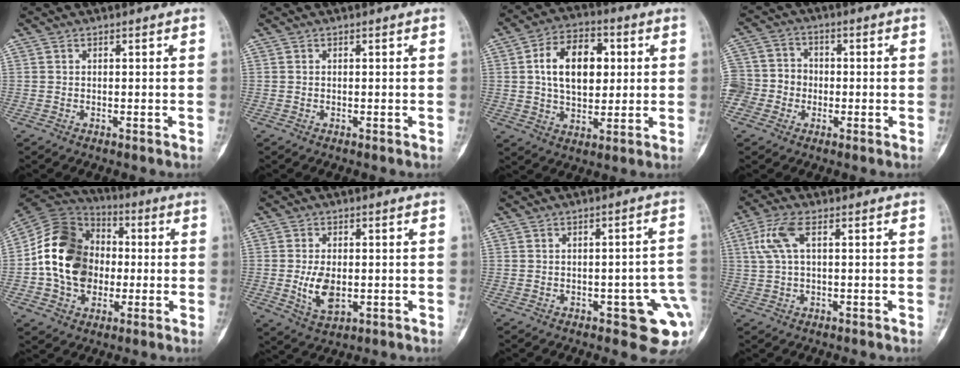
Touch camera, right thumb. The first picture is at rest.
{"total": 0.0}
{"total": 13.9, "force": [2.5, 8.8, 10.5], "torque": [-0.143, 0.006, 0.036]}
{"total": 9.8, "force": [-2.1, 9.1, 2.8], "torque": [-0.043, 0.032, -0.040]}
{"total": 18.4, "force": [-0.8, 14.3, 11.6], "torque": [-0.178, 0.025, -0.019]}
{"total": 6.4, "force": [-0.6, 3.7, 5.2], "torque": [-0.090, -0.010, -0.003]}
{"total": 10.6, "force": [-2.9, 3.9, 9.4], "torque": [-0.087, 0.013, -0.028]}
{"total": 6.0, "force": [1.8, 2.1, 5.3], "torque": [-0.139, 0.017, 0.038]}